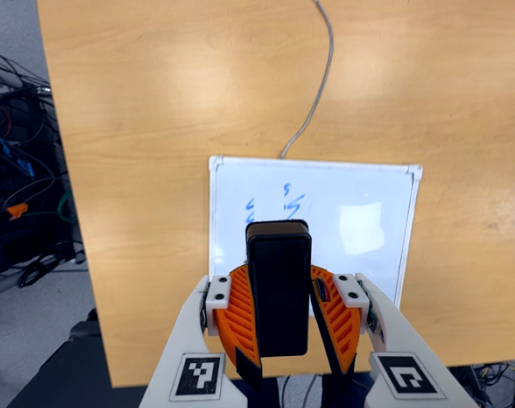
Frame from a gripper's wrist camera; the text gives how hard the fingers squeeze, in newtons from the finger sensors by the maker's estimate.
{"total": 7.5, "left": 8.1, "right": 6.9}